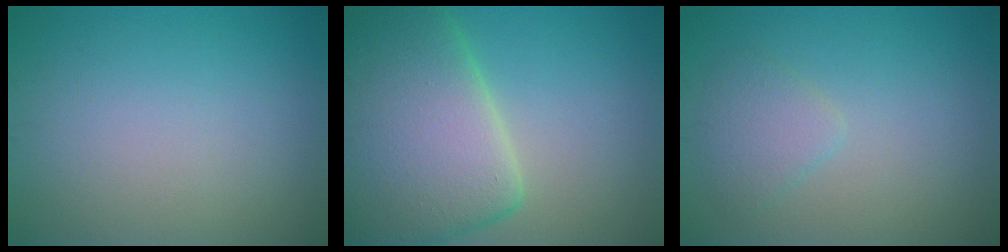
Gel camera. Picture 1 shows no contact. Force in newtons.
{"total": 11.8, "press": 11.7, "slide": 1.1}
{"total": 2.0, "press": 2.0, "slide": 0.2}